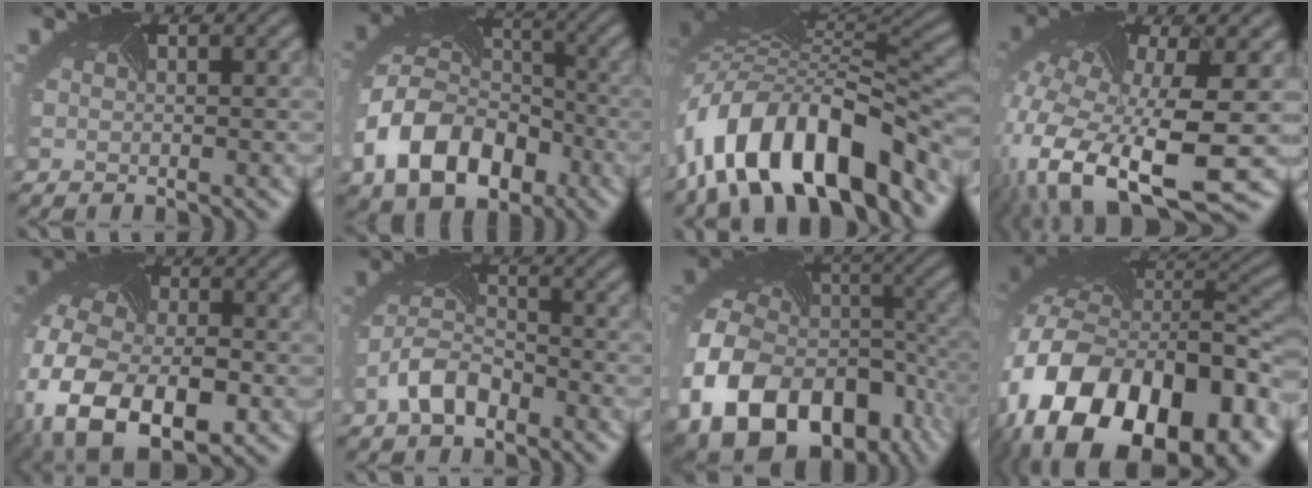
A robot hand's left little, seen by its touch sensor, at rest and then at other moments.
{"total": 10.4, "force": [-3.8, 7.5, 6.2], "torque": [-0.138, -0.001, -0.074]}
{"total": 13.7, "force": [-6.9, 6.4, 10.0], "torque": [-0.181, 0.018, -0.122]}
{"total": 15.0, "force": [-5.4, 7.2, 12.0], "torque": [-0.288, -0.042, -0.075]}
{"total": 14.8, "force": [-5.2, 9.8, 9.7], "torque": [-0.206, -0.032, -0.071]}
{"total": 3.4, "force": [-2.3, 2.0, 1.5], "torque": [-0.043, 0.013, -0.053]}
{"total": 16.4, "force": [-6.7, 11.8, 9.2], "torque": [-0.218, -0.040, -0.097]}
{"total": 19.0, "force": [-8.1, 12.1, 12.2], "torque": [-0.247, -0.018, -0.122]}